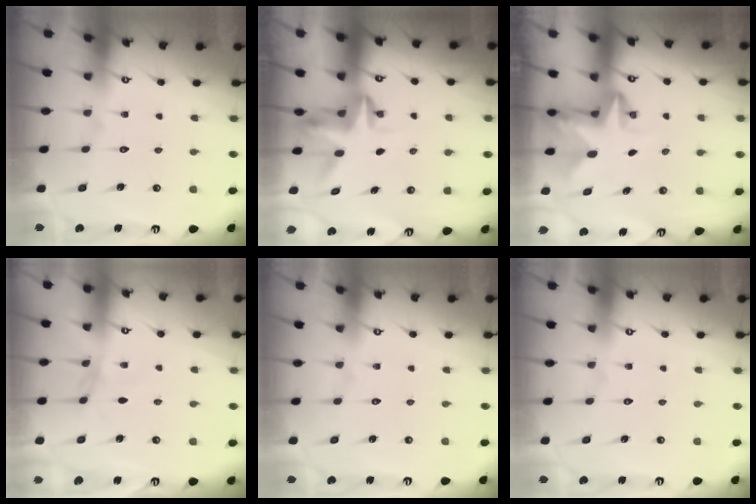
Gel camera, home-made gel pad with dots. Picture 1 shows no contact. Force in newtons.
{"total": 3.4, "press": 3.4, "slide": 0.2}
{"total": 2.9, "press": 2.8, "slide": 0.5}
{"total": 2.2, "press": 2.1, "slide": 0.4}
{"total": 0.0}
{"total": 0.0}